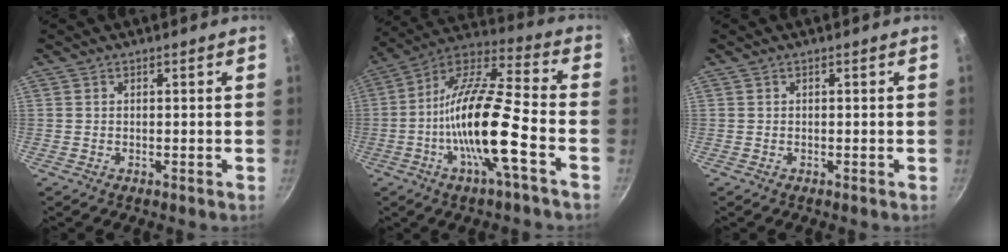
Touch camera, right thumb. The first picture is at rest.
{"total": 18.5, "force": [-5.3, 4.1, 17.2], "torque": [-0.314, 0.036, -0.116]}
{"total": 0.0}